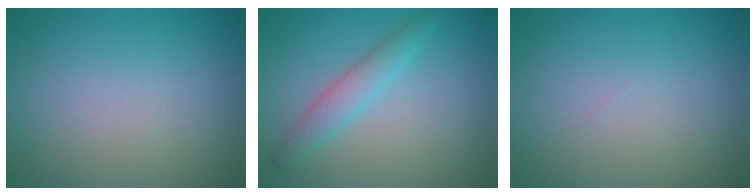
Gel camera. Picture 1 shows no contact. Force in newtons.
{"total": 2.5, "press": 2.5, "slide": 0.1}
{"total": 0.0}